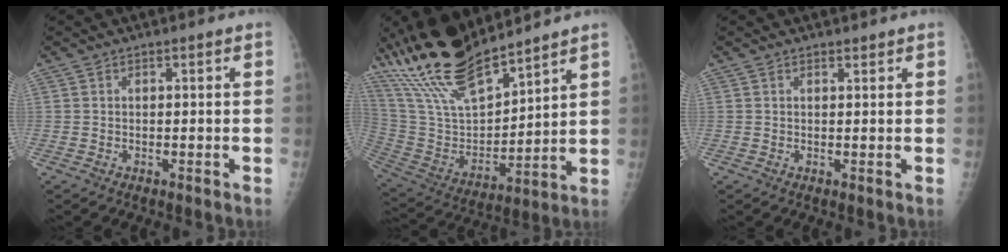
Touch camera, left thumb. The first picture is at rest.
{"total": 20.2, "force": [16.6, 5.2, 10.4], "torque": [-0.174, -0.072, 0.325]}
{"total": 0.7, "force": [0.7, 0.2, 0.1], "torque": [-0.002, -0.006, 0.011]}